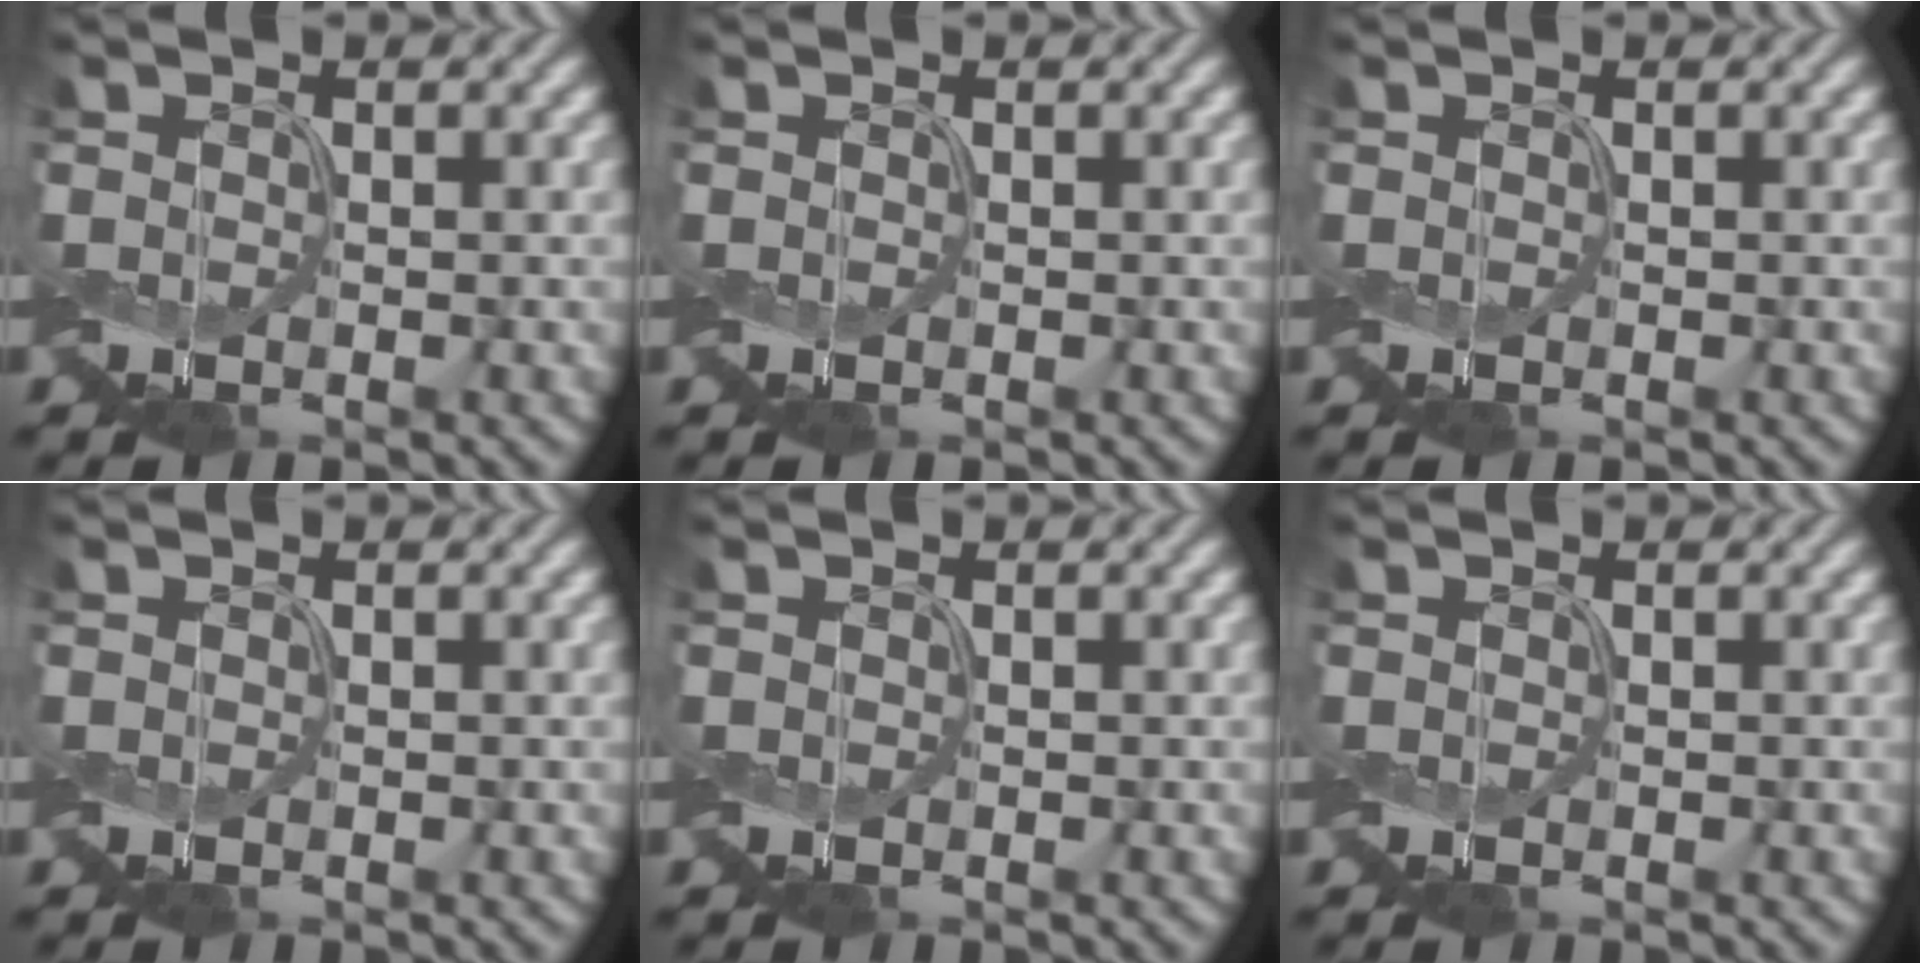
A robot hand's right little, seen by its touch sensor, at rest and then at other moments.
{"total": 0.0}
{"total": 0.0}
{"total": 0.0}
{"total": 0.0}
{"total": 0.0}